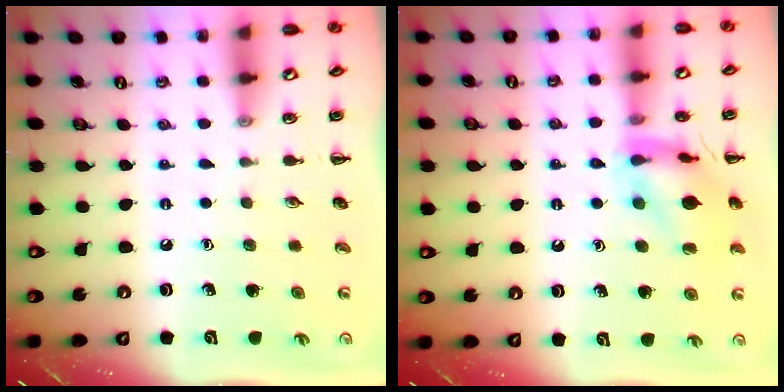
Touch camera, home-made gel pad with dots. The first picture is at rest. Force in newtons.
{"total": 12.8, "press": 12.7, "slide": 1.3}